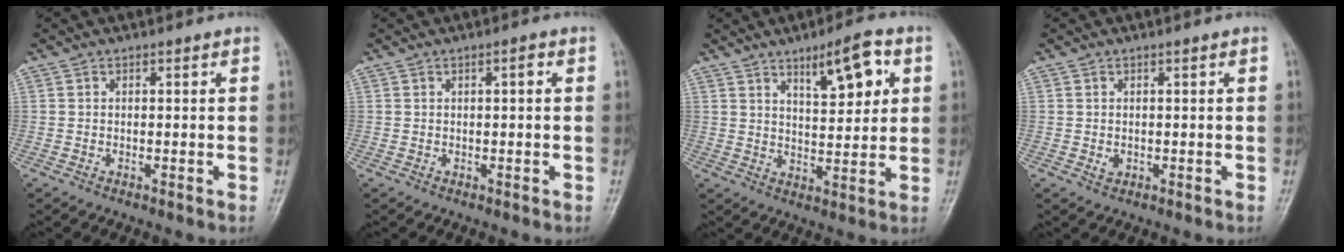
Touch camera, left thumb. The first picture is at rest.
{"total": 1.3, "force": [0.4, 0.3, 1.2], "torque": [-0.021, 0.003, 0.004]}
{"total": 9.5, "force": [4.4, 3.2, 7.8], "torque": [-0.100, -0.023, 0.068]}
{"total": 1.1, "force": [0.1, 0.8, 0.7], "torque": [-0.005, 0.000, 0.005]}